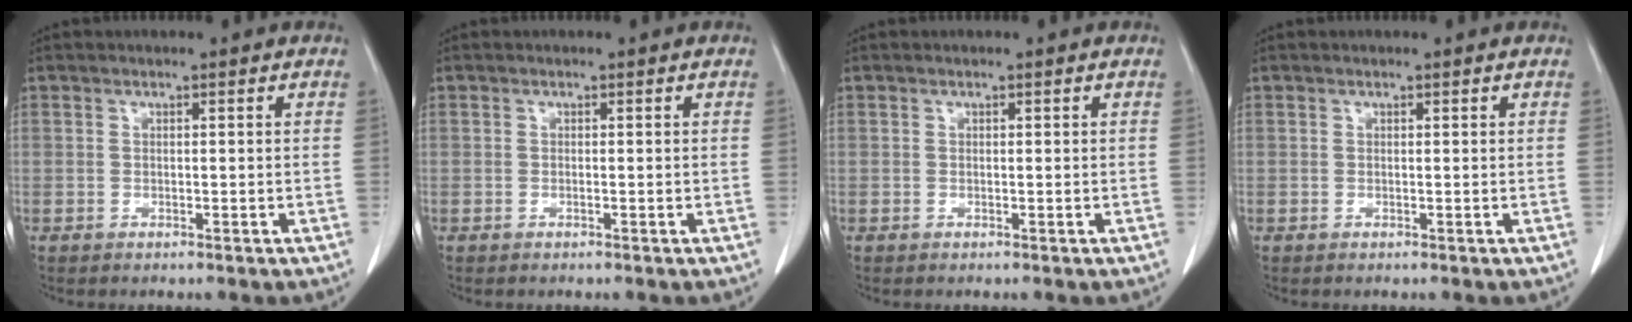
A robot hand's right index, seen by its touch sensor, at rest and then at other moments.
{"total": 0.0}
{"total": 0.0}
{"total": 0.0}